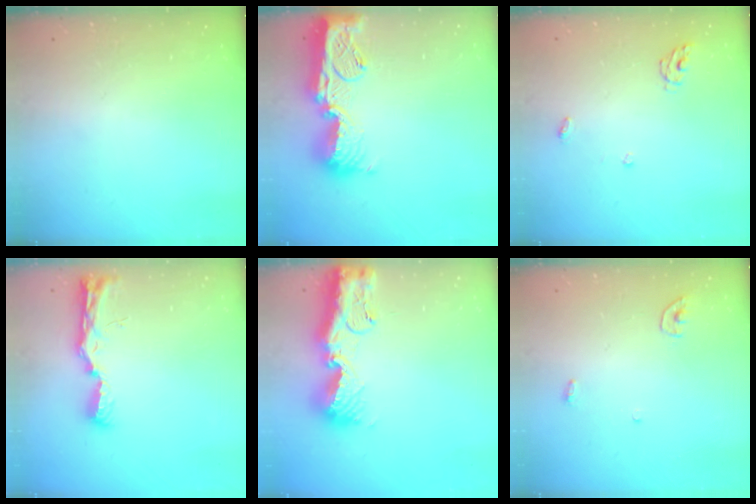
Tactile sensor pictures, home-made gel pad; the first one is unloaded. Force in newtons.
{"total": 16.6, "press": 16.6, "slide": 1.4}
{"total": 4.9, "press": 4.9, "slide": 0.4}
{"total": 11.2, "press": 9.8, "slide": 5.4}
{"total": 15.0, "press": 14.9, "slide": 1.7}
{"total": 3.4, "press": 3.4, "slide": 0.3}